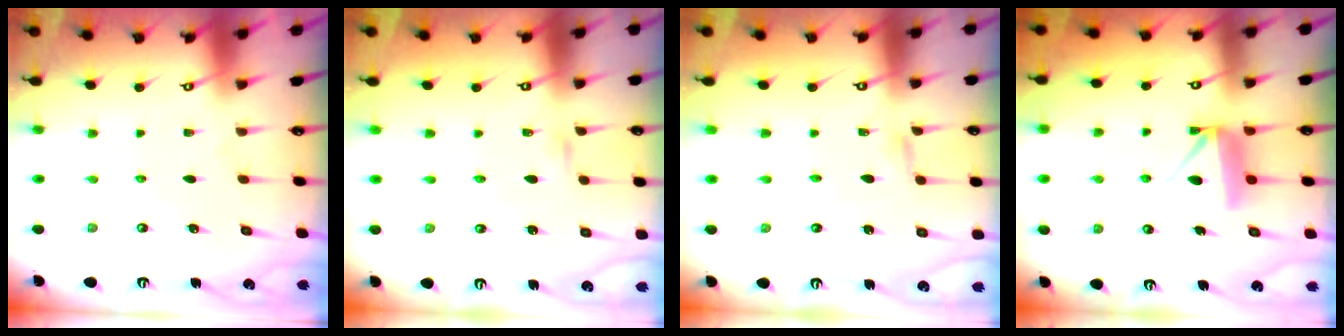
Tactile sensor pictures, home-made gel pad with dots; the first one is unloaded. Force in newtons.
{"total": 2.4, "press": 2.4, "slide": 0.2}
{"total": 3.4, "press": 3.4, "slide": 0.1}
{"total": 8.1, "press": 8.1, "slide": 0.1}